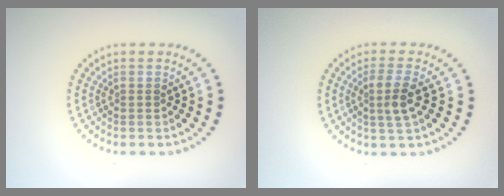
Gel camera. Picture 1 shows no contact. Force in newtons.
{"total": 2.6, "press": 2.4, "slide": 1.1}